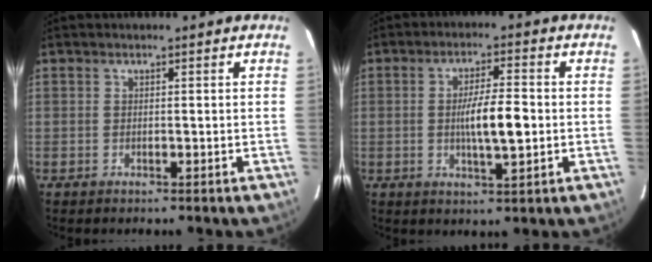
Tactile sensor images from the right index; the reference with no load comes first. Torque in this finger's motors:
{"motor_torque": [0.85, -0.14, 0.22, 0.09]}